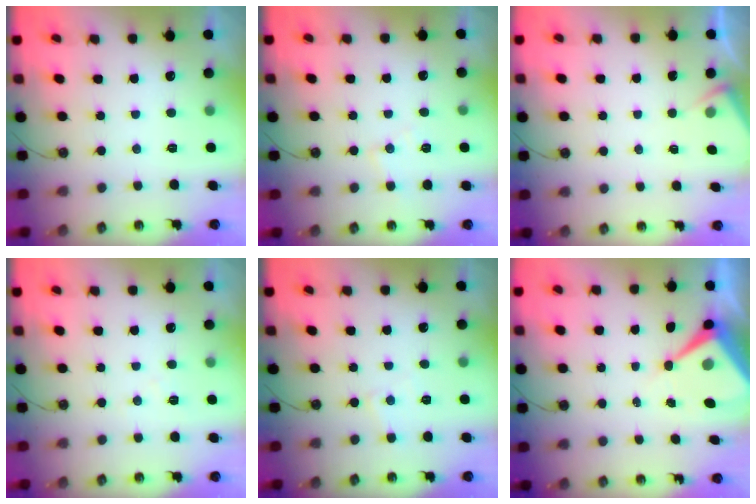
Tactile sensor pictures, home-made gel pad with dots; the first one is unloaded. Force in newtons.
{"total": 6.3, "press": 6.2, "slide": 0.9}
{"total": 3.7, "press": 3.7, "slide": 0.6}
{"total": 4.4, "press": 4.4, "slide": 0.6}
{"total": 4.6, "press": 4.5, "slide": 0.7}
{"total": 9.0, "press": 8.9, "slide": 0.8}